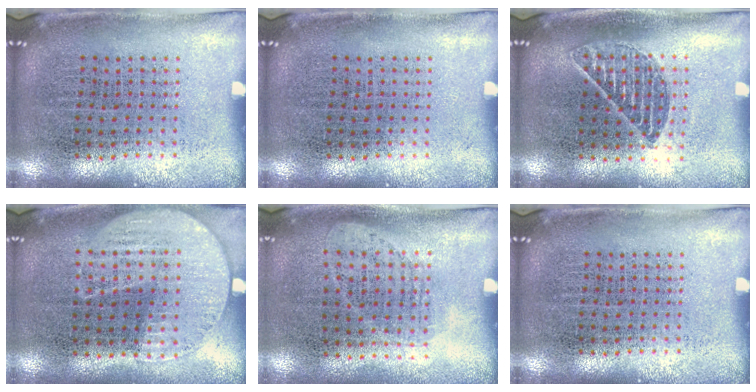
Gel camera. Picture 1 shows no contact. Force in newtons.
{"total": 0.0}
{"total": 1.1, "press": 1.1, "slide": 0.5}
{"total": 1.0, "press": 0.9, "slide": 0.5}
{"total": 1.0, "press": 0.9, "slide": 0.5}
{"total": 0.0}